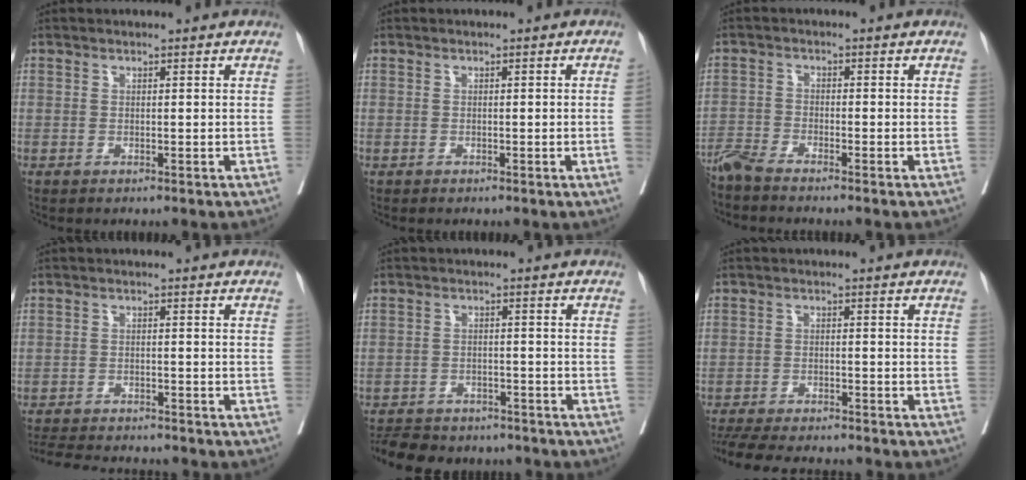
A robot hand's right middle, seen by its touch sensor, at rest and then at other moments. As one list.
[{"total": 1.1, "force": [-0.2, -0.4, 1.0], "torque": [-0.010, 0.002, -0.003]}, {"total": 3.7, "force": [-3.5, -0.4, 1.2], "torque": [-0.023, -0.013, -0.072]}, {"total": 10.6, "force": [-9.9, 1.6, 3.4], "torque": [-0.055, -0.006, -0.143]}, {"total": 12.6, "force": [-11.1, 4.6, 3.8], "torque": [-0.077, 0.003, -0.146]}, {"total": 12.8, "force": [-11.6, 2.1, 5.1], "torque": [-0.087, -0.016, -0.166]}]